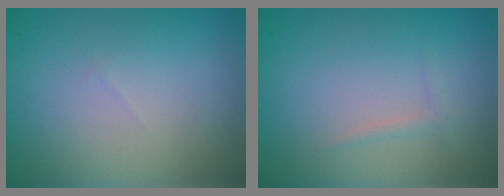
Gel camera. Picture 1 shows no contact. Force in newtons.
{"total": 0.6, "press": 0.6, "slide": 0.1}